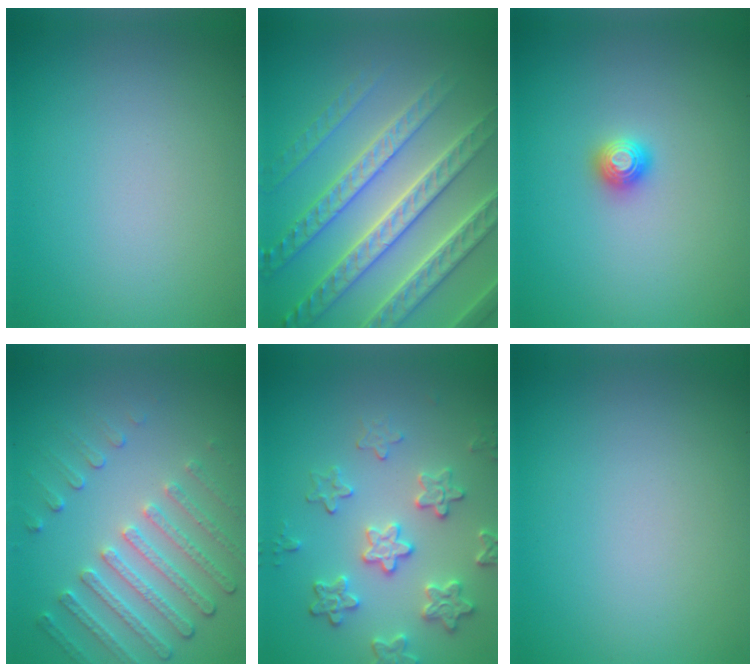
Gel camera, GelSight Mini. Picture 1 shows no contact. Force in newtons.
{"total": 7.0, "press": 6.8, "slide": 1.7}
{"total": 1.2, "press": 1.2, "slide": 0.1}
{"total": 4.8, "press": 3.5, "slide": 3.2}
{"total": 4.2, "press": 3.7, "slide": 2.0}
{"total": 0.0}